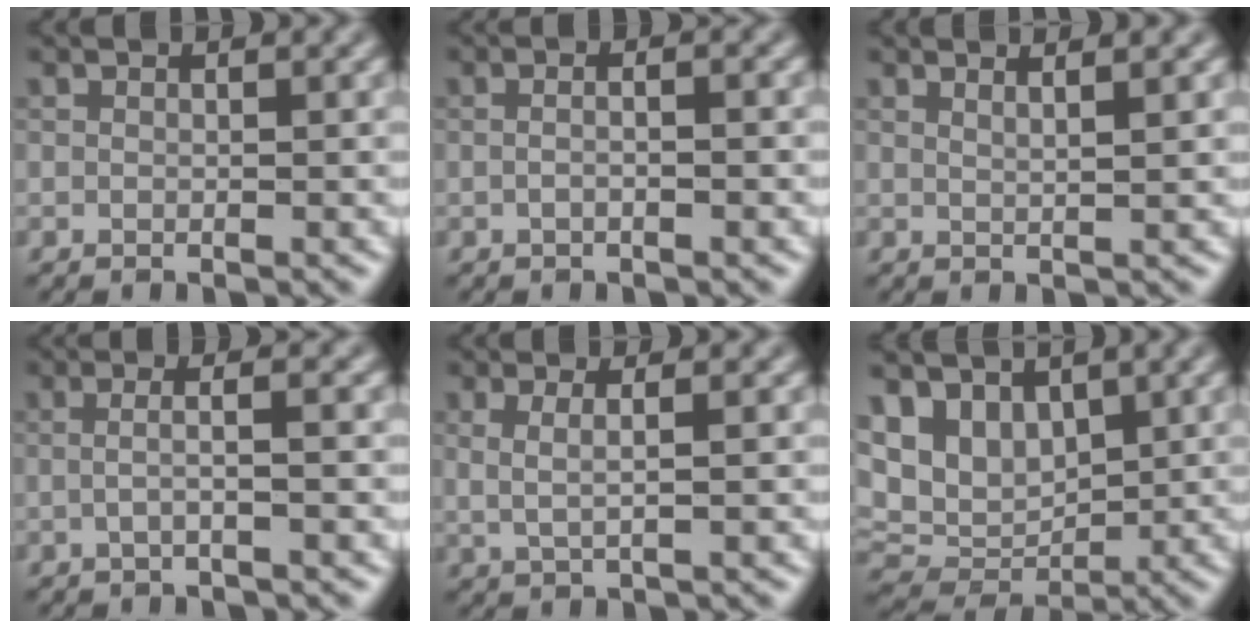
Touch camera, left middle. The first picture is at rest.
{"total": 2.6, "force": [0.3, 1.2, 2.3], "torque": [-0.010, 0.006, -0.022]}
{"total": 2.6, "force": [1.6, 0.9, 1.8], "torque": [-0.005, 0.011, -0.002]}
{"total": 2.5, "force": [-0.1, 0.8, 2.4], "torque": [-0.031, -0.003, -0.014]}
{"total": 2.3, "force": [0.6, 0.9, 2.0], "torque": [-0.036, -0.008, 0.004]}
{"total": 6.7, "force": [2.9, 4.7, 3.6], "torque": [-0.078, 0.000, 0.056]}